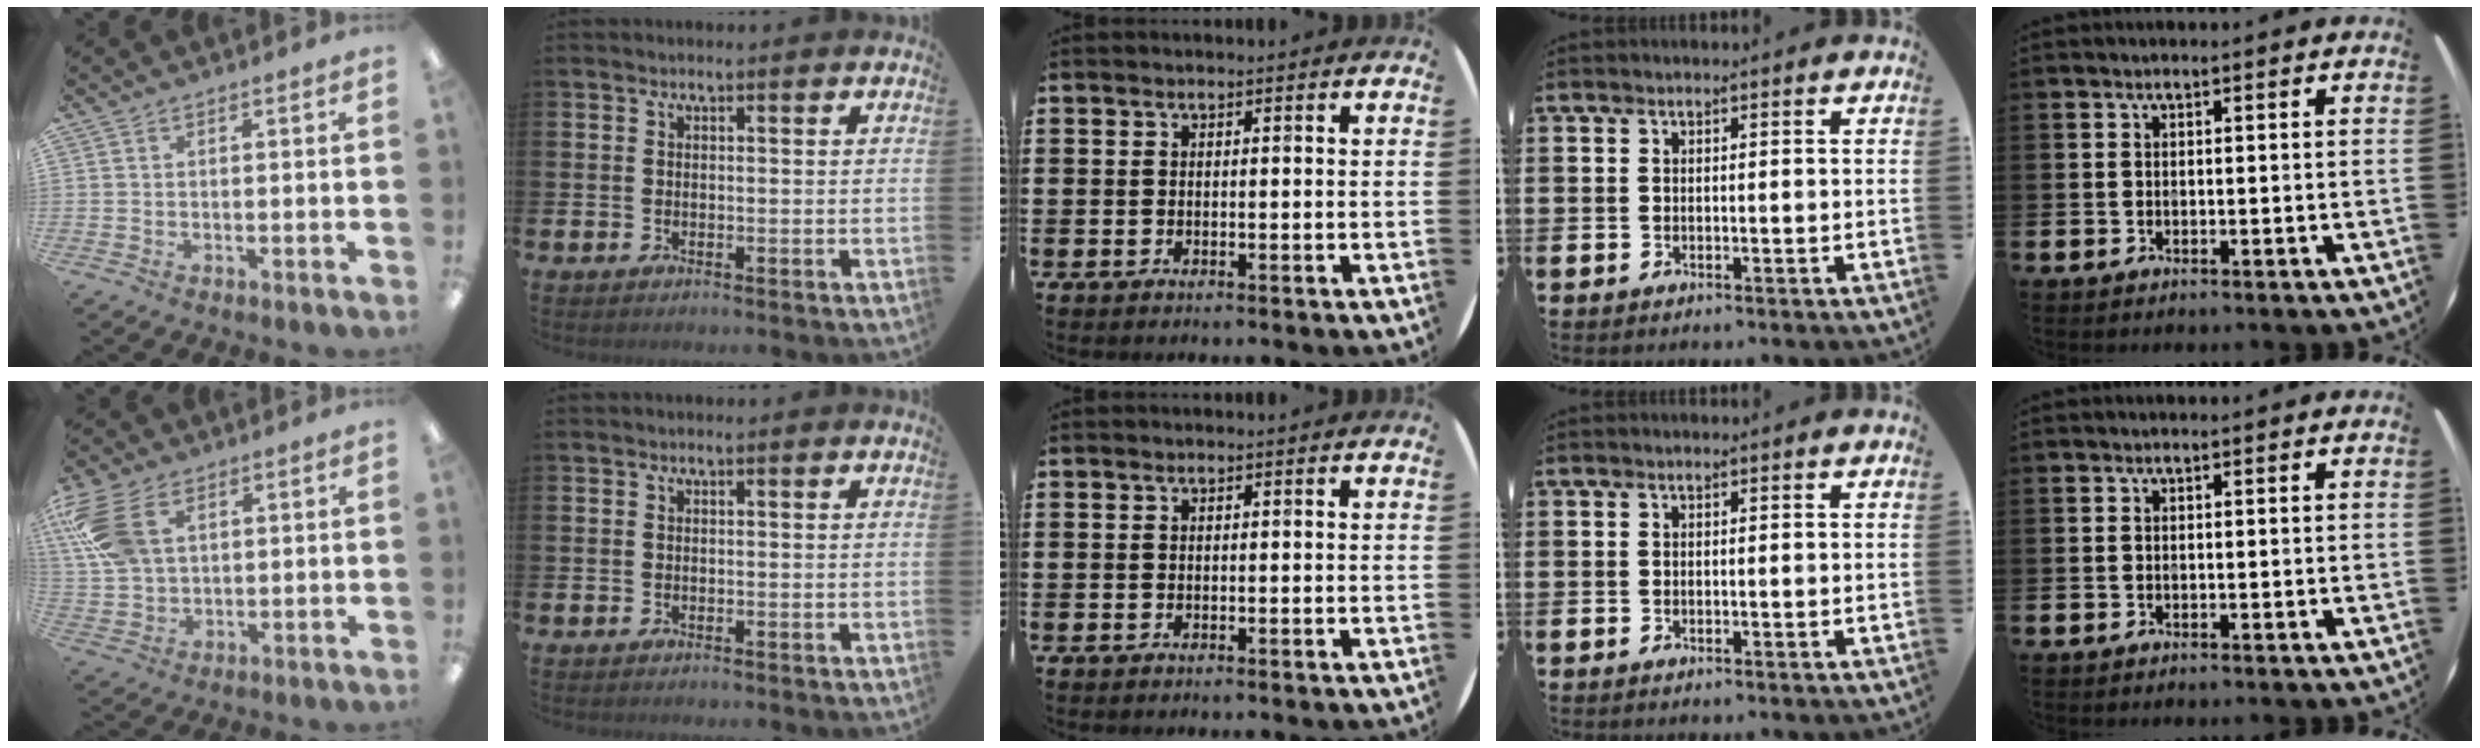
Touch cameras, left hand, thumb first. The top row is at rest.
{"thumb": {"total": 13.4, "force": [4.9, 8.7, 8.9], "torque": [-0.217, 0.004, 0.092]}}